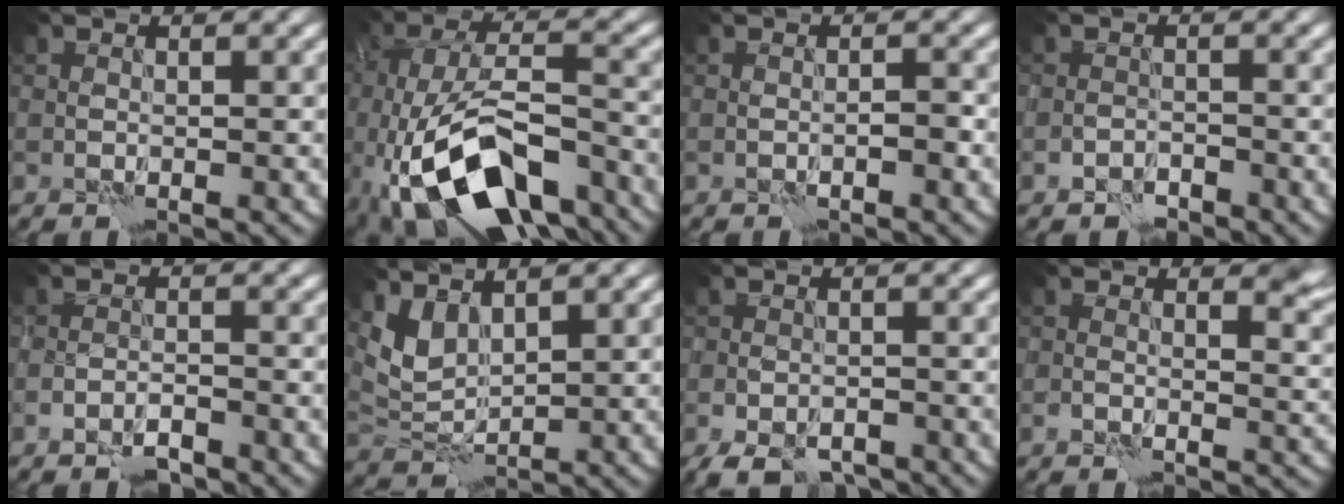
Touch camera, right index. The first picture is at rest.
{"total": 12.9, "force": [-6.5, 5.7, 9.6], "torque": [-0.181, -0.011, -0.110]}
{"total": 1.0, "force": [-0.6, 0.2, 0.8], "torque": [-0.011, 0.007, -0.010]}
{"total": 1.8, "force": [-1.5, 0.8, 0.5], "torque": [-0.006, 0.004, -0.031]}
{"total": 2.1, "force": [-1.7, 0.6, 1.1], "torque": [-0.016, 0.003, -0.035]}
{"total": 3.5, "force": [2.5, 1.6, 1.8], "torque": [-0.048, -0.008, 0.056]}
{"total": 4.7, "force": [-3.6, 1.9, 2.4], "torque": [-0.039, -0.008, -0.060]}
{"total": 3.3, "force": [1.2, 1.6, 2.6], "torque": [-0.032, -0.007, 0.016]}